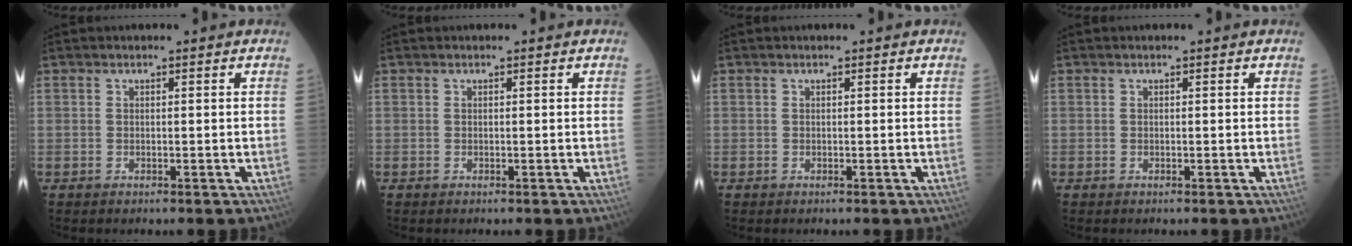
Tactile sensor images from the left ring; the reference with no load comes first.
{"total": 0.0}
{"total": 0.0}
{"total": 0.0}